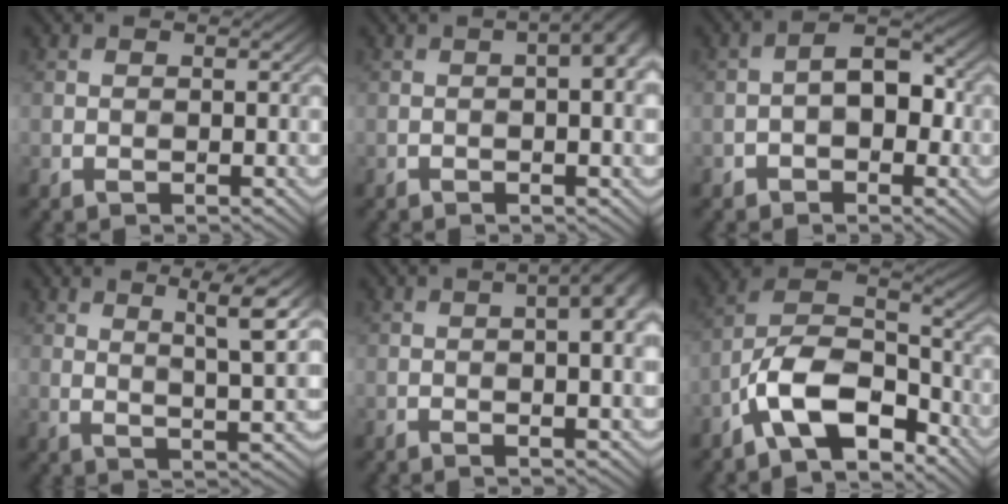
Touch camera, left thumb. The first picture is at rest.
{"total": 5.2, "force": [0.2, 1.1, 5.1], "torque": [-0.062, 0.014, 0.005]}
{"total": 3.5, "force": [-0.9, 1.8, 2.9], "torque": [-0.042, 0.012, -0.016]}
{"total": 5.5, "force": [3.2, 0.2, 4.4], "torque": [-0.085, 0.005, 0.065]}
{"total": 7.0, "force": [0.6, 1.8, 6.8], "torque": [-0.080, 0.011, 0.016]}
{"total": 12.7, "force": [-7.7, 5.6, 8.4], "torque": [-0.175, -0.007, -0.151]}